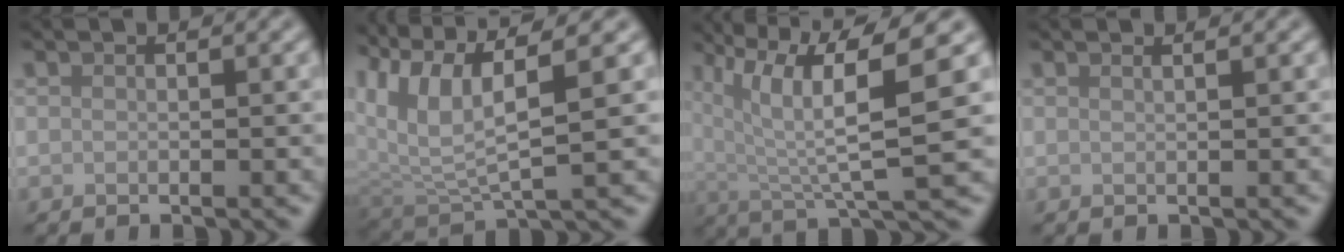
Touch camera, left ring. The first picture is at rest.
{"total": 7.1, "force": [3.0, 2.1, 6.0], "torque": [-0.131, 0.001, 0.062]}
{"total": 8.8, "force": [3.4, 1.9, 7.9], "torque": [-0.142, 0.010, 0.062]}
{"total": 1.0, "force": [0.7, 0.4, 0.6], "torque": [-0.002, -0.001, 0.000]}